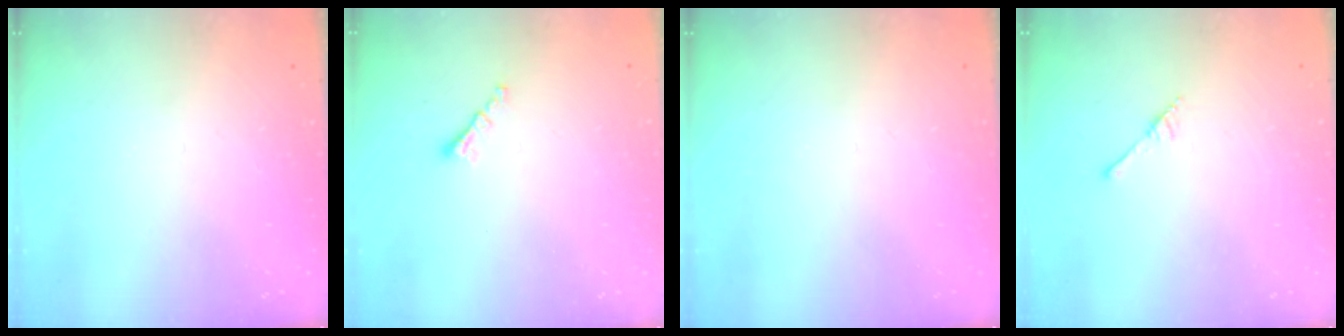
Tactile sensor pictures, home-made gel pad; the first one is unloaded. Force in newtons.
{"total": 1.3, "press": 1.2, "slide": 0.5}
{"total": 0.0}
{"total": 1.7, "press": 1.7, "slide": 0.1}